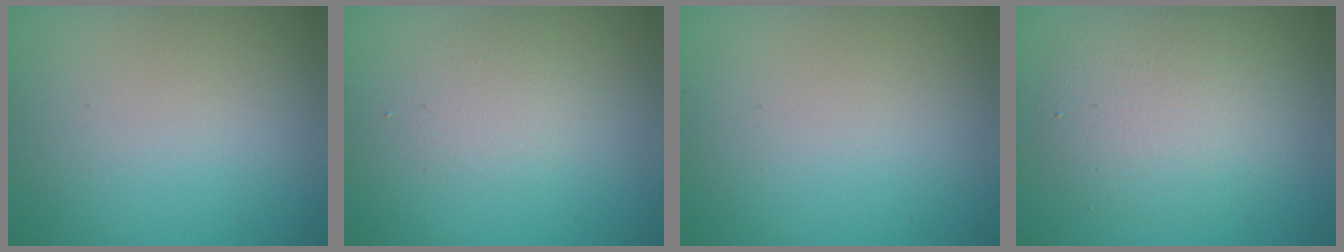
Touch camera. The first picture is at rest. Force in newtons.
{"total": 1.7, "press": 1.7, "slide": 0.1}
{"total": 0.0}
{"total": 4.5, "press": 4.5, "slide": 0.3}